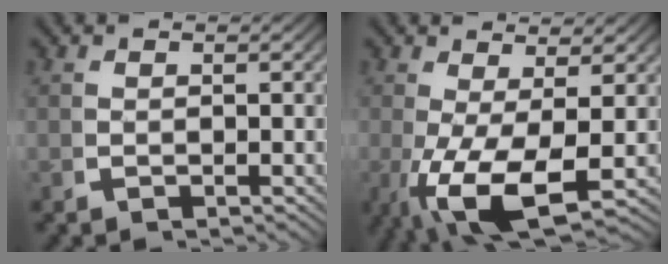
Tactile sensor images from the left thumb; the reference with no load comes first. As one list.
[{"total": 9.0, "force": [-2.3, 4.0, 7.7], "torque": [-0.165, -0.035, -0.006]}]